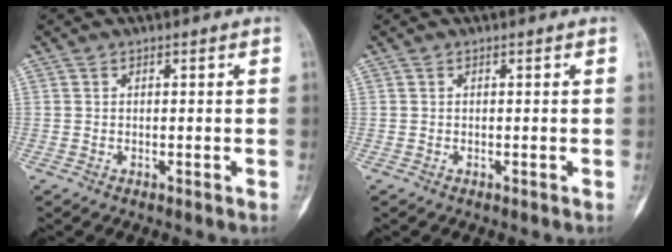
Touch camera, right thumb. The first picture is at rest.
{"total": 0.0}